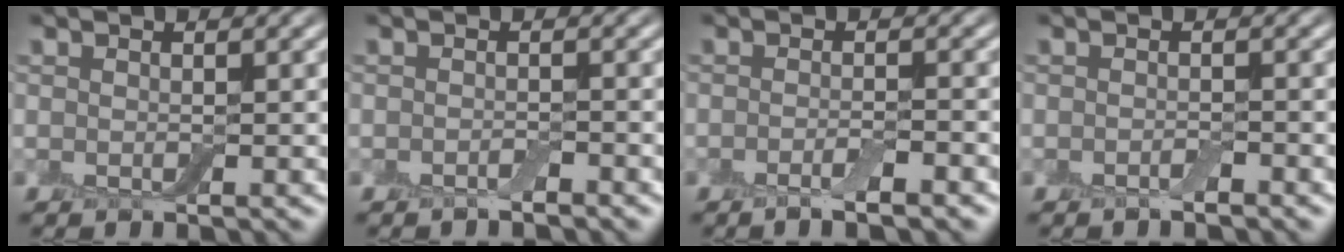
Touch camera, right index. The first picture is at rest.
{"total": 0.9, "force": [-0.7, 0.1, 0.5], "torque": [-0.007, 0.000, -0.013]}
{"total": 2.3, "force": [-1.3, 0.4, 1.8], "torque": [-0.028, -0.001, -0.027]}
{"total": 0.9, "force": [-0.7, 0.1, 0.5], "torque": [-0.009, 0.000, -0.011]}